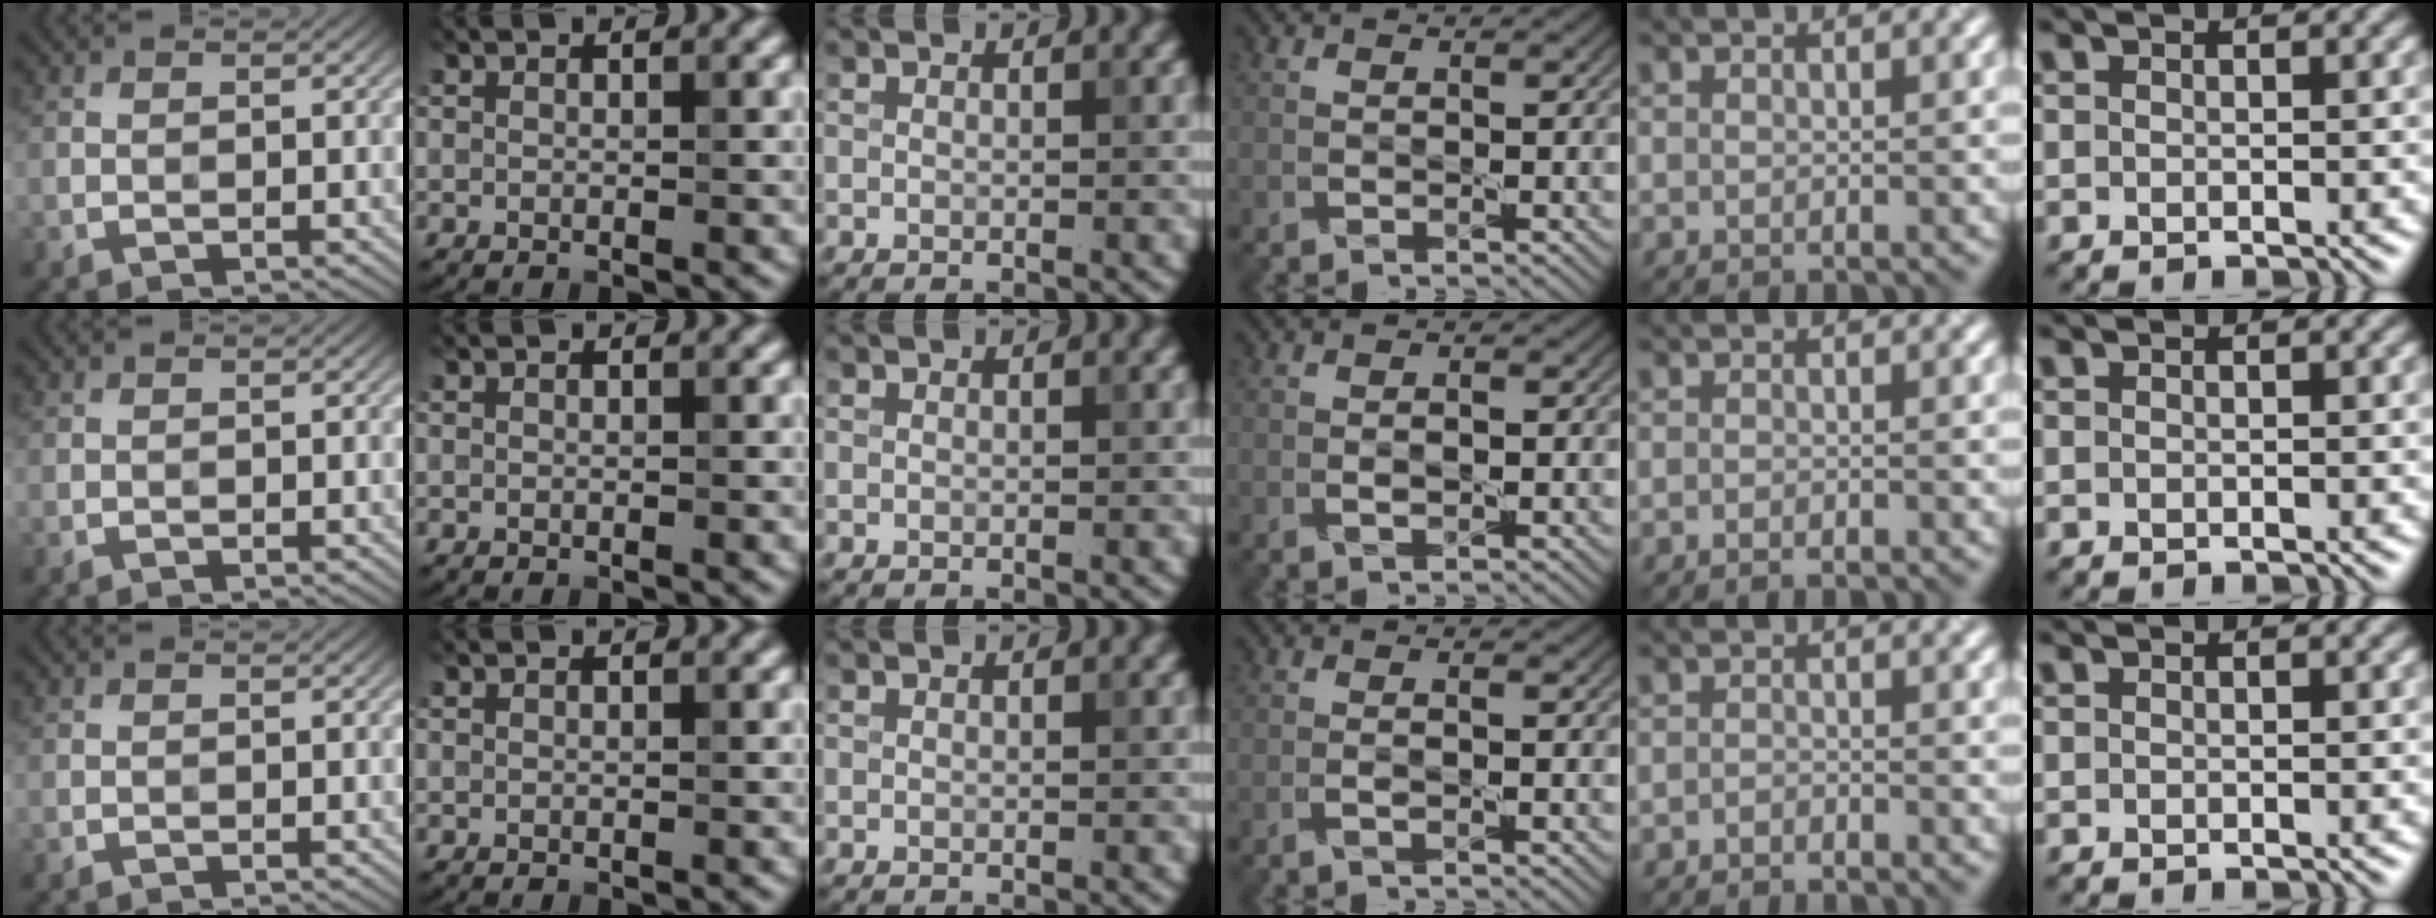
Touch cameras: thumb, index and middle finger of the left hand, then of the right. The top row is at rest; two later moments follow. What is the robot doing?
{"motion": "squeeze", "object": "foam earplug"}